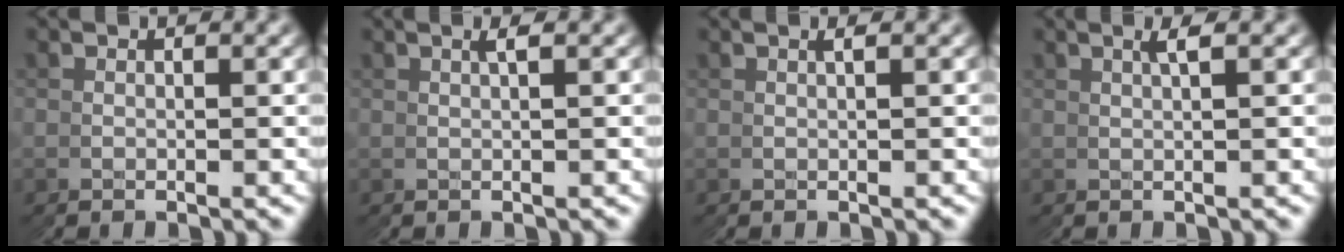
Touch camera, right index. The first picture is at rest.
{"total": 1.1, "force": [0.7, -0.5, 0.7], "torque": [-0.014, 0.007, 0.014]}
{"total": 0.9, "force": [0.5, -0.4, 0.7], "torque": [-0.014, 0.005, 0.011]}
{"total": 1.4, "force": [1.0, -0.7, 0.8], "torque": [-0.010, 0.009, 0.018]}